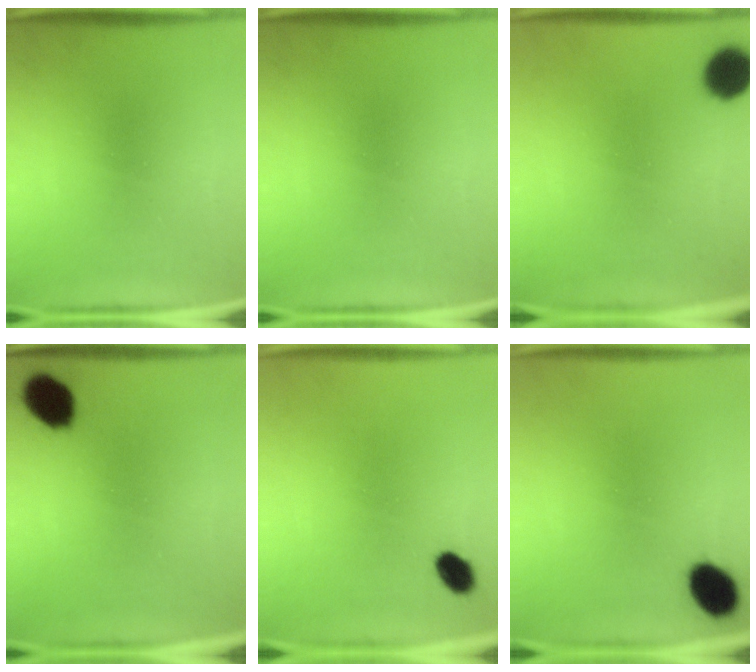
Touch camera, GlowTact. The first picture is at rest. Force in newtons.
{"total": 0.0}
{"total": 8.7}
{"total": 8.3}
{"total": 4.0}
{"total": 7.8}